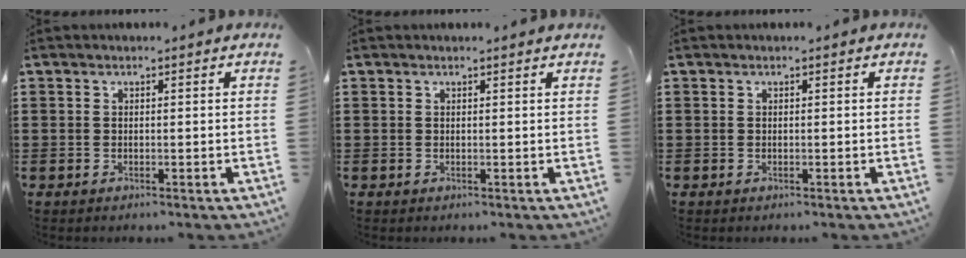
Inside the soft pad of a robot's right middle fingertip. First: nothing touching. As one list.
[{"total": 0.0}, {"total": 0.0}]